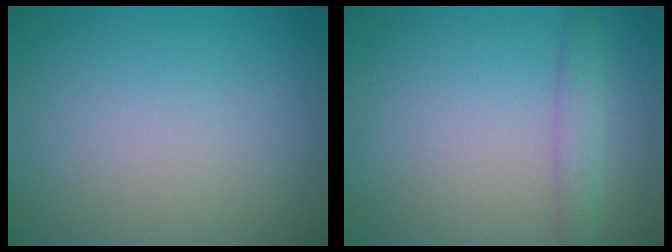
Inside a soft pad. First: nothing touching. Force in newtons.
{"total": 2.0, "press": 2.0, "slide": 0.0}